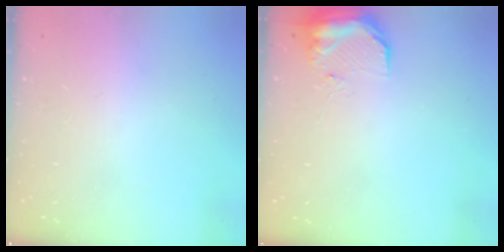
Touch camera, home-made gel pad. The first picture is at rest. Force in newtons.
{"total": 17.0, "press": 11.4, "slide": 12.7}